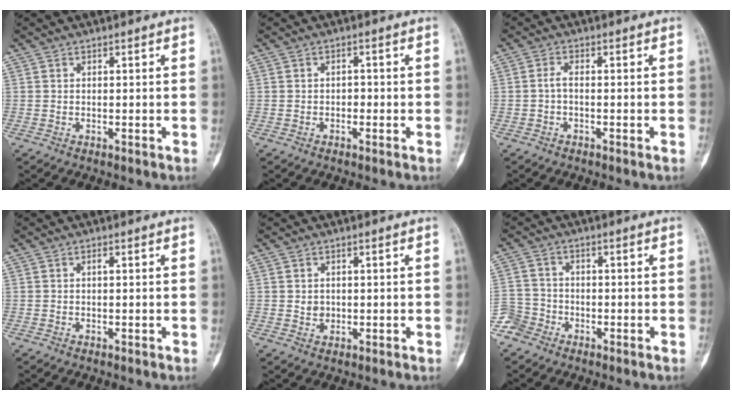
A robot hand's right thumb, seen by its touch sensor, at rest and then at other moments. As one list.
[{"total": 1.3, "force": [-0.5, 1.0, 0.7], "torque": [-0.001, 0.006, -0.012]}, {"total": 1.6, "force": [-0.5, 0.5, 1.5], "torque": [-0.028, 0.002, -0.013]}, {"total": 0.7, "force": [0.0, 0.3, 0.6], "torque": [-0.008, 0.001, -0.002]}, {"total": 1.9, "force": [0.0, 1.6, 0.9], "torque": [-0.008, 0.002, 0.004]}, {"total": 4.5, "force": [-3.0, 3.3, 0.0], "torque": [0.021, 0.018, -0.067]}]